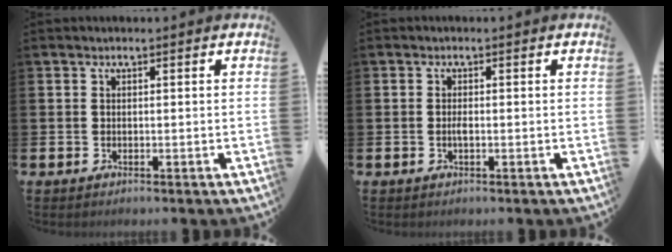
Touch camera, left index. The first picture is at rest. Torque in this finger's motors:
{"motor_torque": [0.17, 0.09, 0.13, 0.06]}